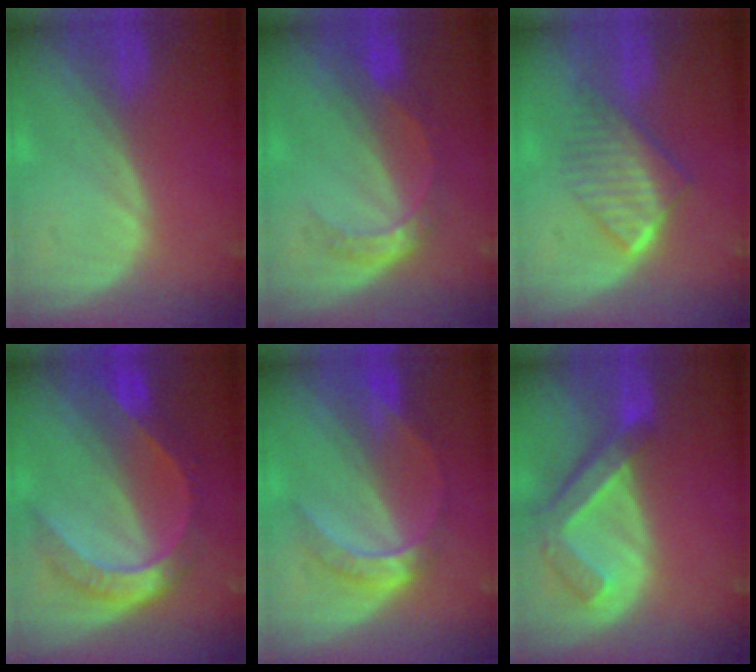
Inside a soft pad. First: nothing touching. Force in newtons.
{"total": 5.0, "press": 4.5, "slide": 2.2}
{"total": 6.7, "press": 6.1, "slide": 2.8}
{"total": 8.3, "press": 8.2, "slide": 0.8}
{"total": 5.2, "press": 5.2, "slide": 0.5}
{"total": 7.2, "press": 6.3, "slide": 3.5}